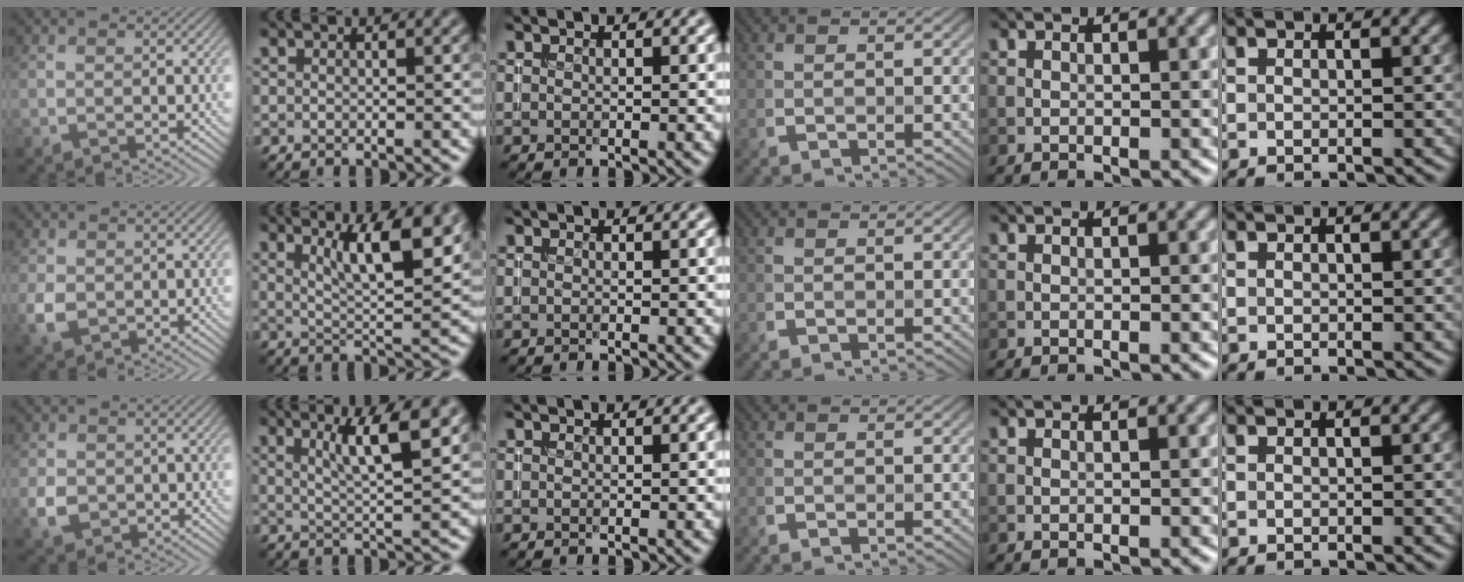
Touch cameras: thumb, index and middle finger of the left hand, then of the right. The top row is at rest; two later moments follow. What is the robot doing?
{"motion": "insert", "object": "coin"}